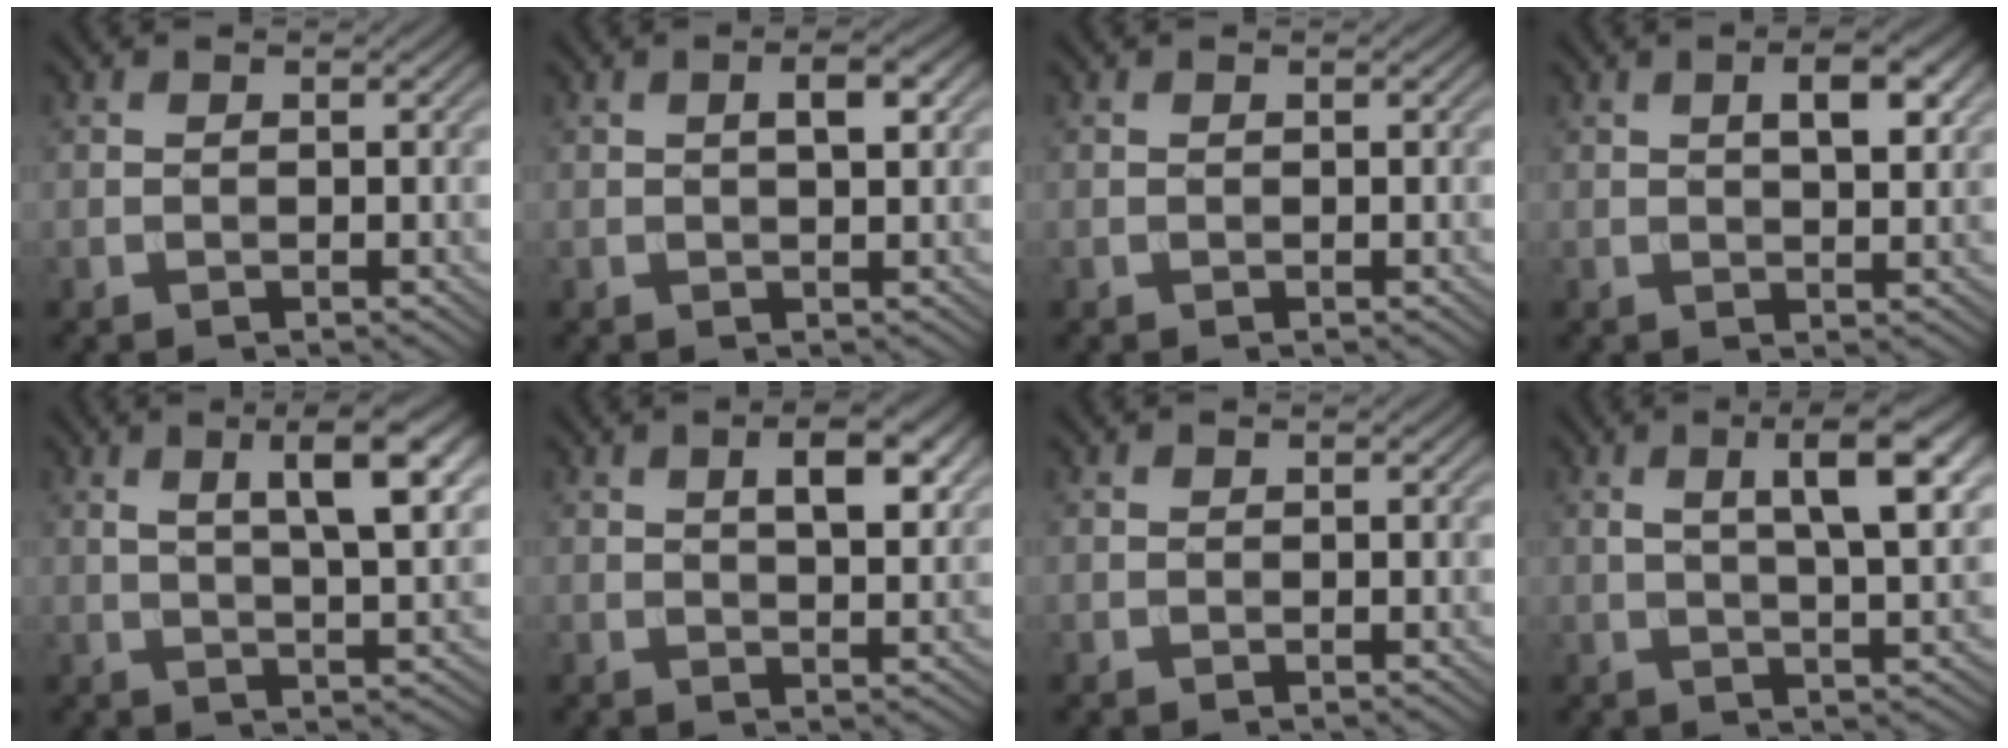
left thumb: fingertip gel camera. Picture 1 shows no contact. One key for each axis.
{"total": 2.7, "fx": 0.6, "fy": 0.8, "fz": 2.5, "tx": -0.040, "ty": 0.004, "tz": 0.009}
{"total": 0.0}
{"total": 4.4, "fx": 1.4, "fy": 1.6, "fz": 3.9, "tx": -0.067, "ty": 0.002, "tz": 0.023}
{"total": 8.4, "fx": 3.2, "fy": 1.8, "fz": 7.6, "tx": -0.113, "ty": 0.013, "tz": 0.051}
{"total": 5.6, "fx": 1.8, "fy": 2.1, "fz": 4.9, "tx": -0.078, "ty": 0.001, "tz": 0.030}
{"total": 0.0}
{"total": 7.8, "fx": 2.4, "fy": 1.6, "fz": 7.3, "tx": -0.115, "ty": 0.008, "tz": 0.041}